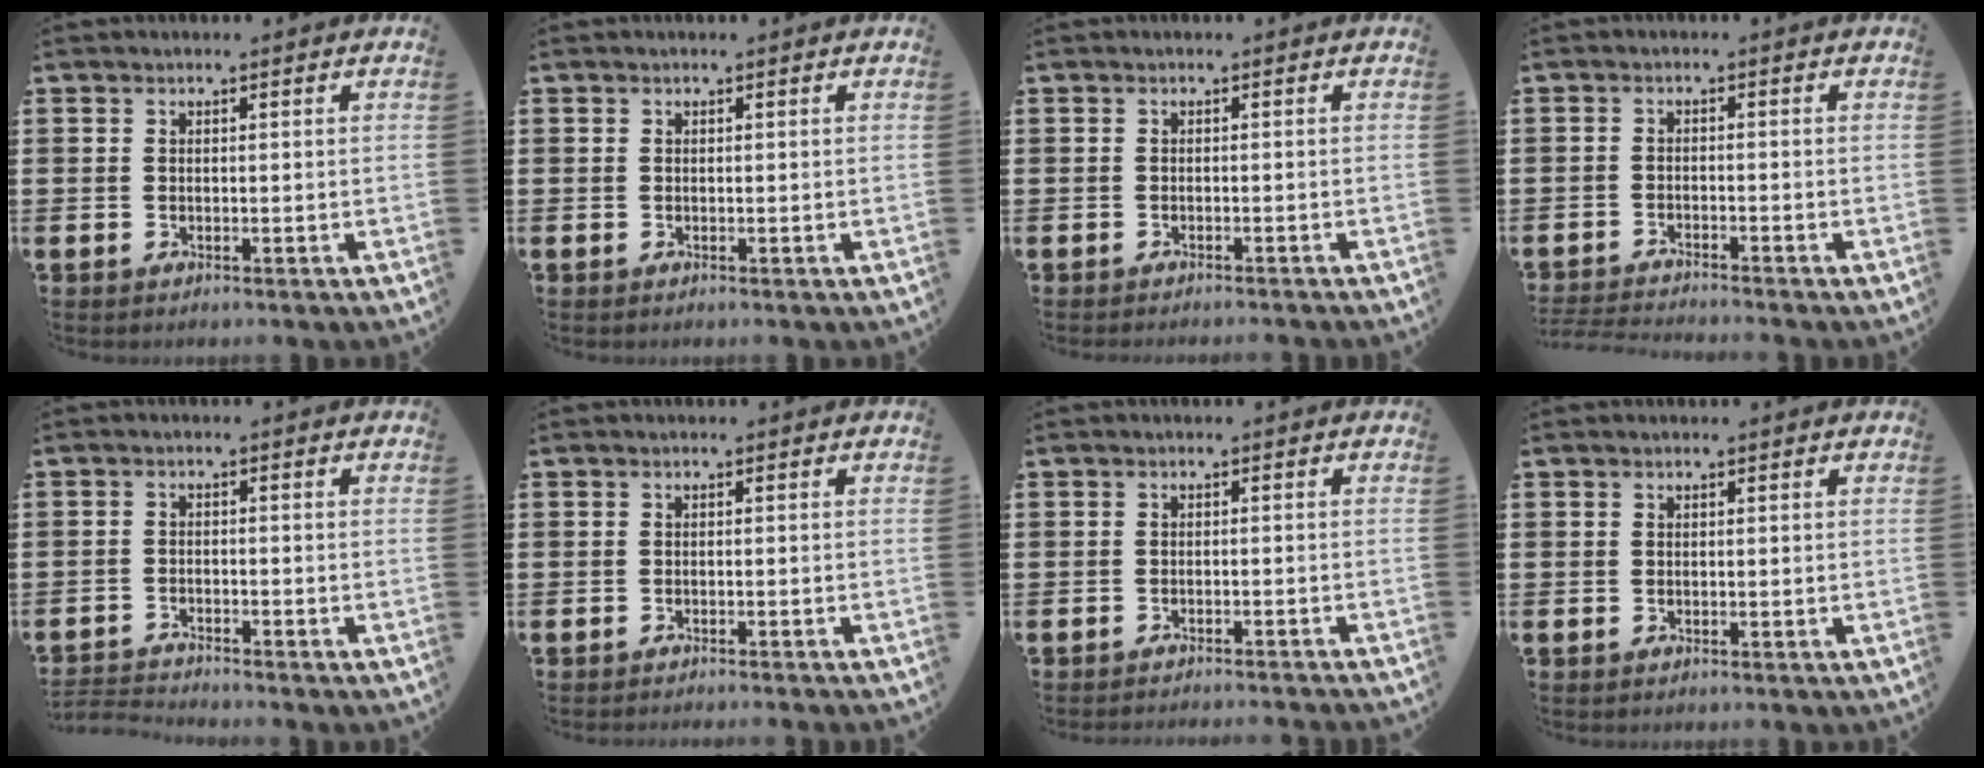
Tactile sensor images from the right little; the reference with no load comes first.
{"total": 0.0}
{"total": 0.5, "force": [-0.5, -0.1, -0.1], "torque": [0.002, 0.000, -0.011]}
{"total": 2.0, "force": [-2.0, -0.2, 0.2], "torque": [-0.003, 0.001, -0.041]}
{"total": 1.8, "force": [-1.8, -0.1, 0.0], "torque": [-0.004, 0.002, -0.039]}
{"total": 0.5, "force": [-0.5, -0.2, 0.0], "torque": [0.001, 0.000, -0.010]}
{"total": 1.0, "force": [-0.9, -0.2, -0.1], "torque": [0.002, 0.004, -0.020]}
{"total": 0.0}